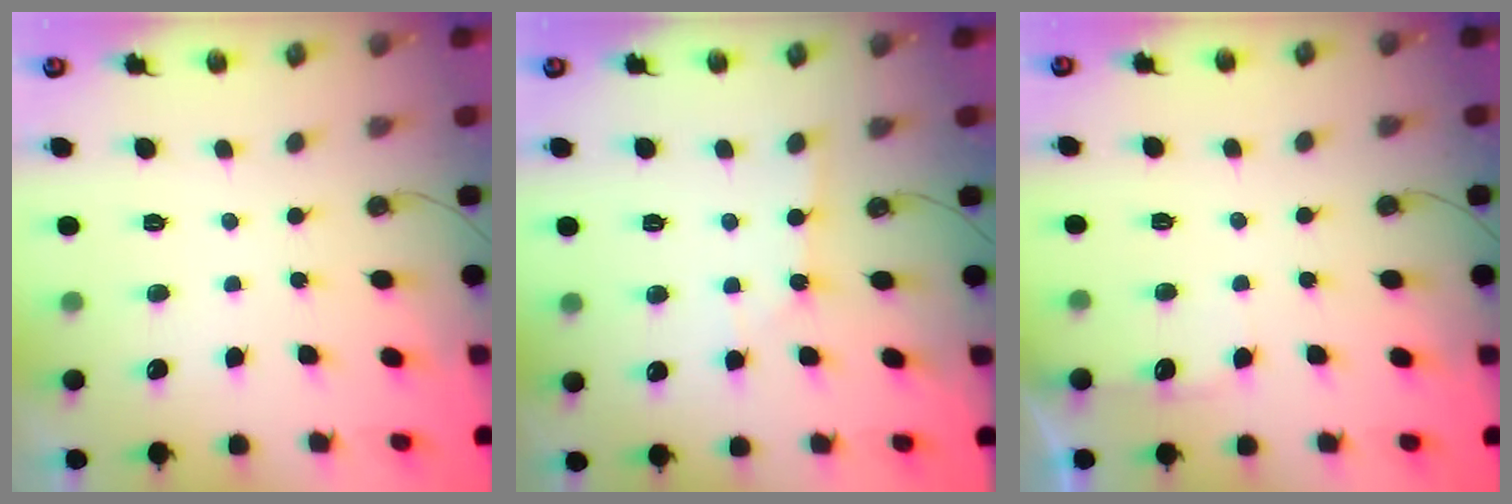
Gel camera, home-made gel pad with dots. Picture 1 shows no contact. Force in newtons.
{"total": 1.0, "press": 1.0, "slide": 0.2}
{"total": 4.1, "press": 4.1, "slide": 0.7}